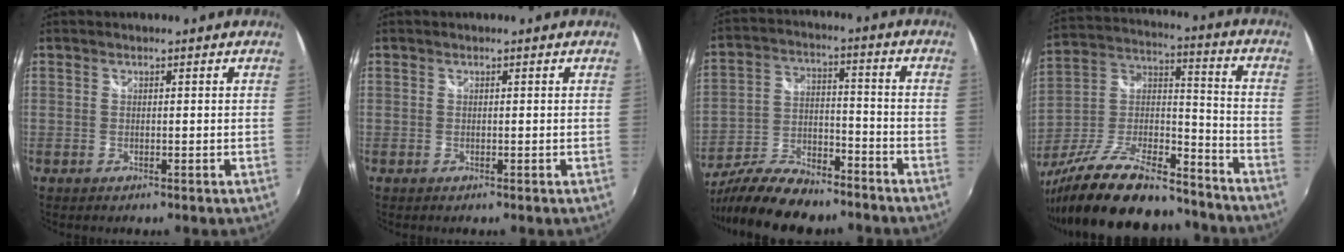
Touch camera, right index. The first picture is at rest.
{"total": 0.0}
{"total": 18.4, "force": [-14.7, 6.2, 9.2], "torque": [-0.185, -0.015, -0.246]}
{"total": 26.7, "force": [-20.1, 9.1, 15.1], "torque": [-0.288, -0.005, -0.313]}